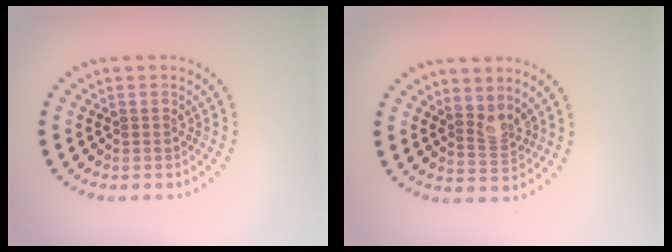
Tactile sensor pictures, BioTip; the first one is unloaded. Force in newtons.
{"total": 2.1, "press": 1.5, "slide": 1.4}